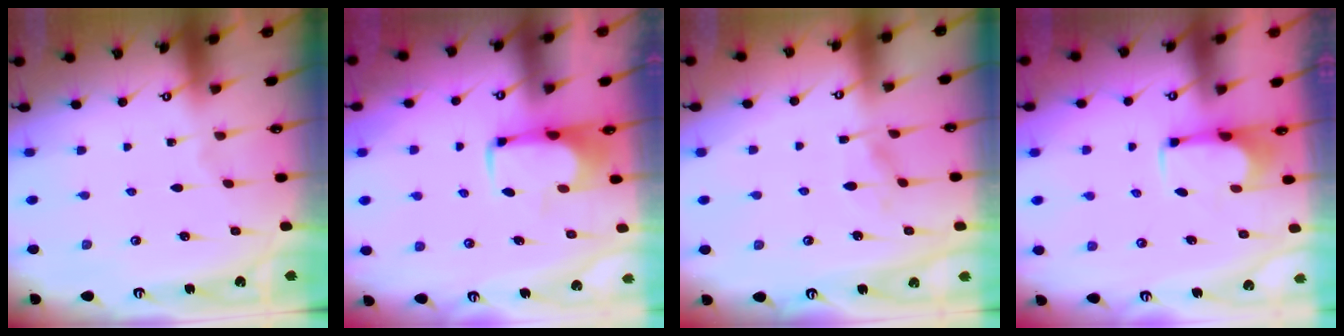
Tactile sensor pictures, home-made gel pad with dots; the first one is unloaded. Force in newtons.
{"total": 1.6, "press": 1.5, "slide": 0.4}
{"total": 4.0, "press": 4.0, "slide": 0.4}
{"total": 2.5, "press": 2.4, "slide": 0.9}